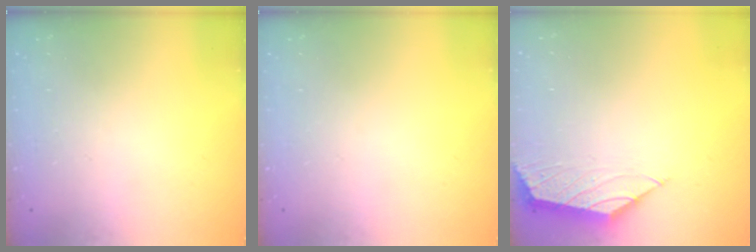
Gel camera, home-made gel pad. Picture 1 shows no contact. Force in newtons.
{"total": 0.0}
{"total": 1.4, "press": 1.3, "slide": 0.5}